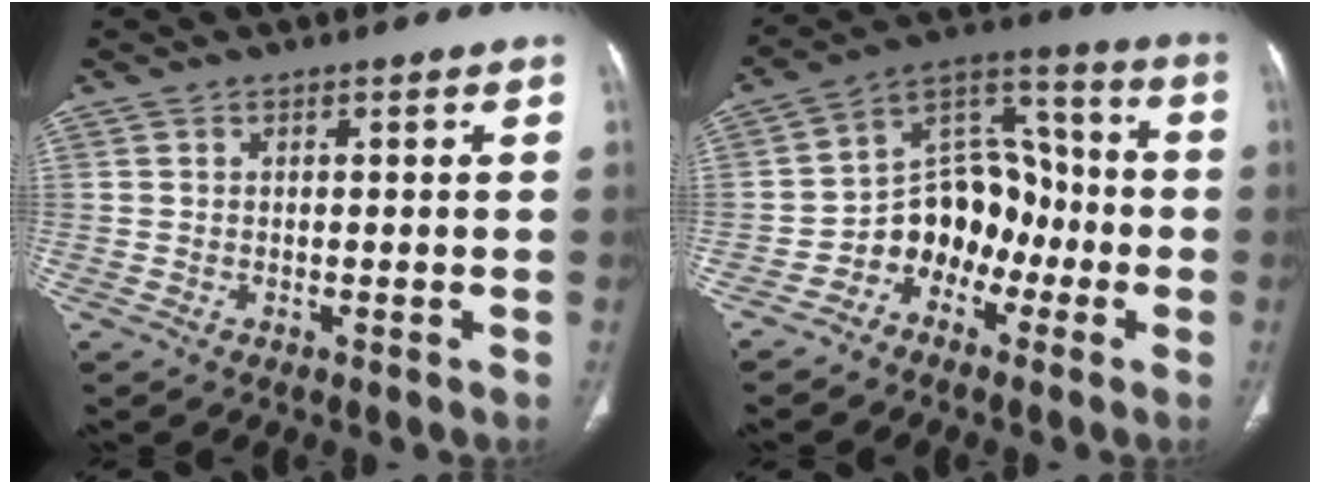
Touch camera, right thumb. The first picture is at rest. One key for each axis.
{"total": 12.3, "fx": -5.0, "fy": 9.5, "fz": 6.0, "tx": -0.043, "ty": 0.080, "tz": -0.098}